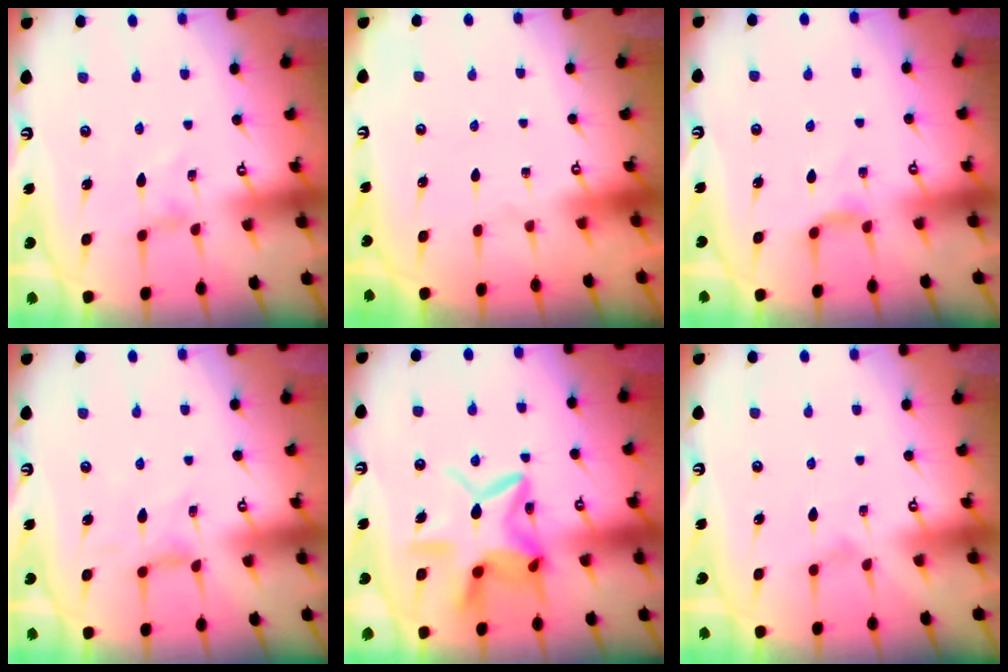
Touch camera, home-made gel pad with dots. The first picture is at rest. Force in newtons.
{"total": 0.0}
{"total": 3.8, "press": 3.8, "slide": 0.6}
{"total": 0.8, "press": 0.7, "slide": 0.2}
{"total": 12.7, "press": 12.6, "slide": 1.1}
{"total": 1.6, "press": 1.6, "slide": 0.2}